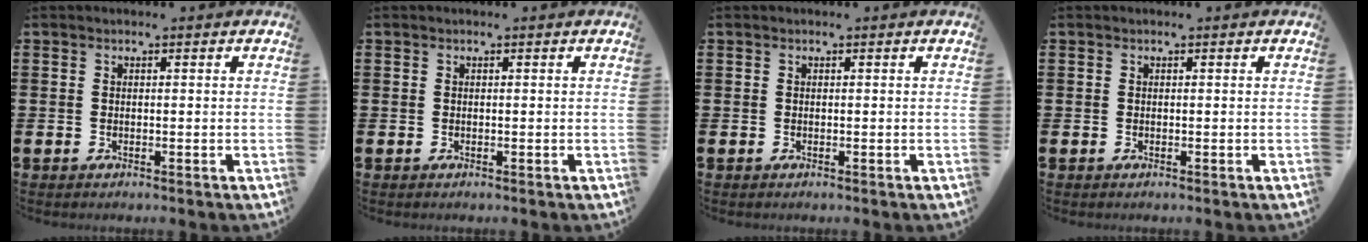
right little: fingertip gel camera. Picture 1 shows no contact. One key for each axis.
{"total": 0.0}
{"total": 0.0}
{"total": 0.0}